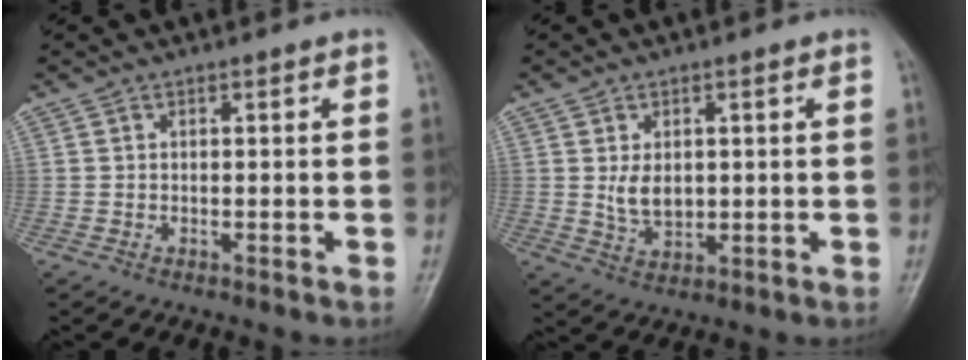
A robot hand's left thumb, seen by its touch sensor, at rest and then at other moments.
{"total": 4.8, "force": [0.7, 3.3, 3.5], "torque": [-0.047, -0.012, 0.021]}